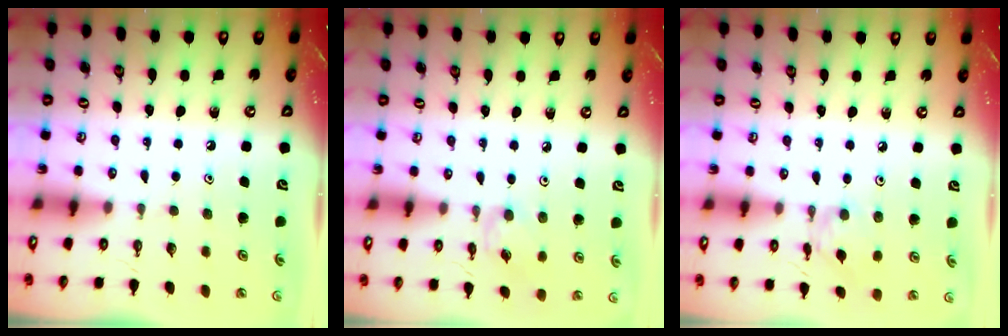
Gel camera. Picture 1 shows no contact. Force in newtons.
{"total": 2.7, "press": 2.7, "slide": 0.1}
{"total": 2.0, "press": 2.0, "slide": 0.3}